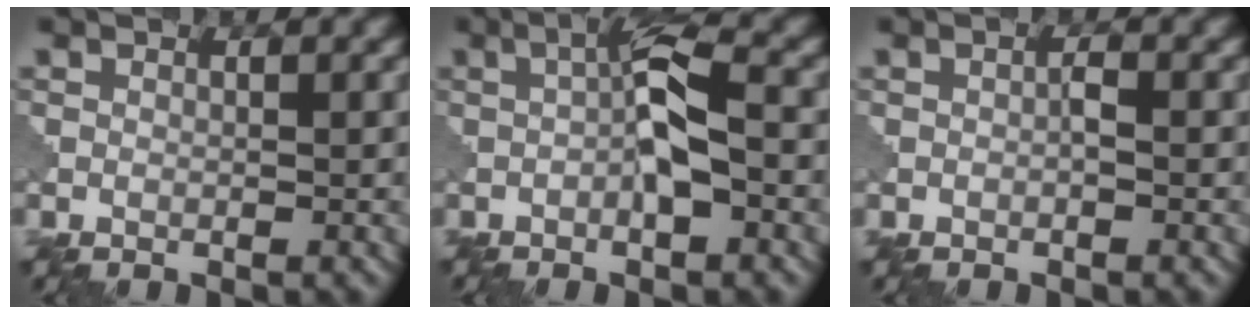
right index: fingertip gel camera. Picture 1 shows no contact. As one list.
[{"total": 4.4, "force": [-0.7, 1.0, 4.2], "torque": [-0.078, 0.012, -0.022]}, {"total": 0.8, "force": [-0.3, 0.1, 0.7], "torque": [-0.014, 0.003, -0.005]}]